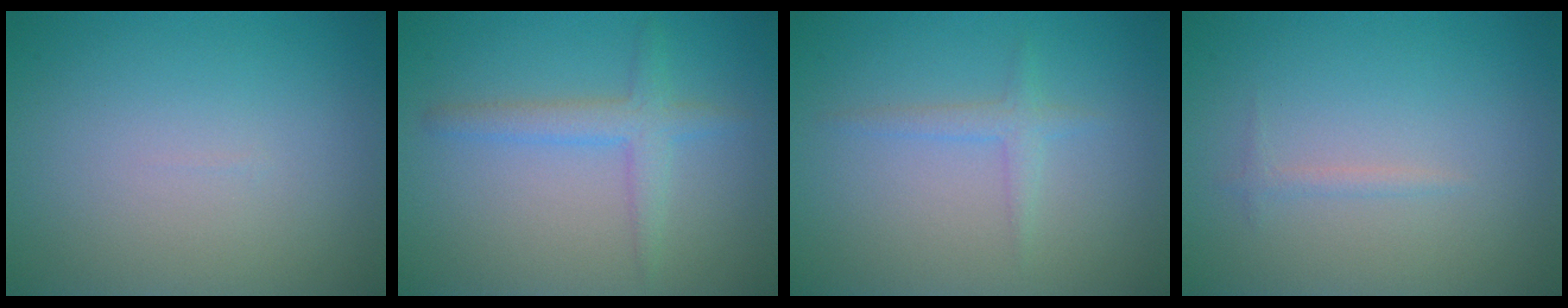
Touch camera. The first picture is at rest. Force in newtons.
{"total": 2.6, "press": 2.6, "slide": 0.1}
{"total": 1.4, "press": 1.4, "slide": 0.0}
{"total": 0.7, "press": 0.7, "slide": 0.1}